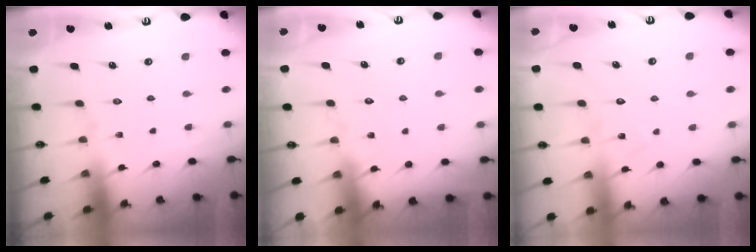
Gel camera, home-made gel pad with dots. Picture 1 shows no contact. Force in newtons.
{"total": 5.6, "press": 5.6, "slide": 0.5}
{"total": 7.1, "press": 7.1, "slide": 0.4}